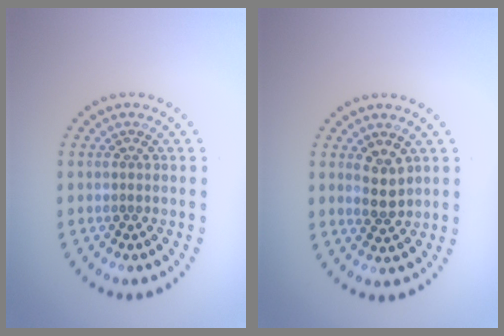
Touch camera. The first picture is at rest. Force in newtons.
{"total": 2.4, "press": 2.2, "slide": 0.8}